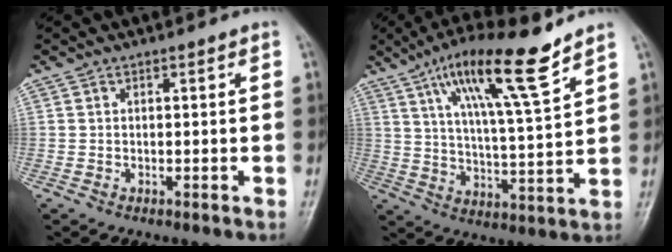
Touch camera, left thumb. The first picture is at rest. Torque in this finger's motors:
{"motor_torque": [0.60, 0.40, 1.71, -1.08, 0.40]}